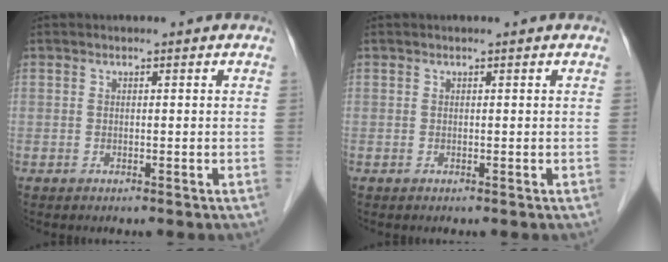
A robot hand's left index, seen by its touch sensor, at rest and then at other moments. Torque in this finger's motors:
{"motor_torque": [0.17, 0.08, -0.01, -0.01]}